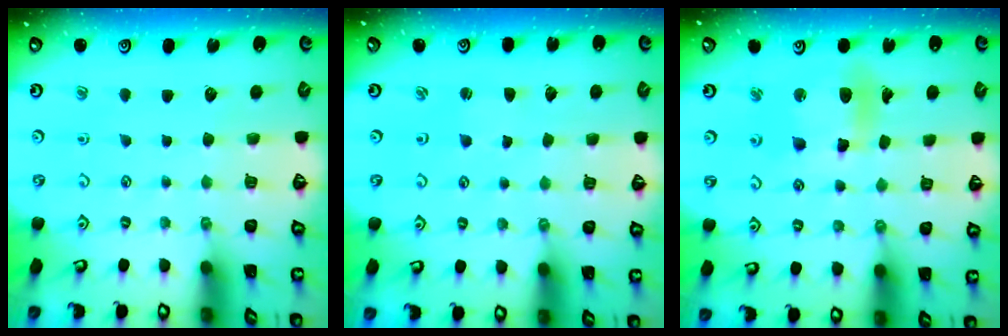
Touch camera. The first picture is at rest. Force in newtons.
{"total": 0.9, "press": 0.8, "slide": 0.1}
{"total": 12.0, "press": 11.7, "slide": 2.6}